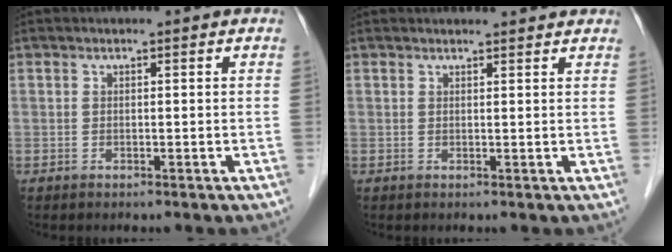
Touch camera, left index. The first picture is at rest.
{"total": 4.5, "force": [4.4, 0.6, 0.9], "torque": [-0.013, 0.018, 0.046]}